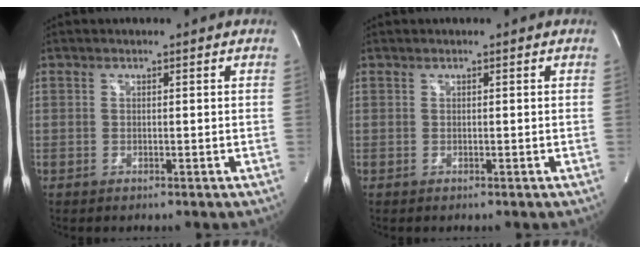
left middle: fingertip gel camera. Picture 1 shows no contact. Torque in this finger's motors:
{"motor_torque": [0.07, 0.12, 0.00, 0.00]}